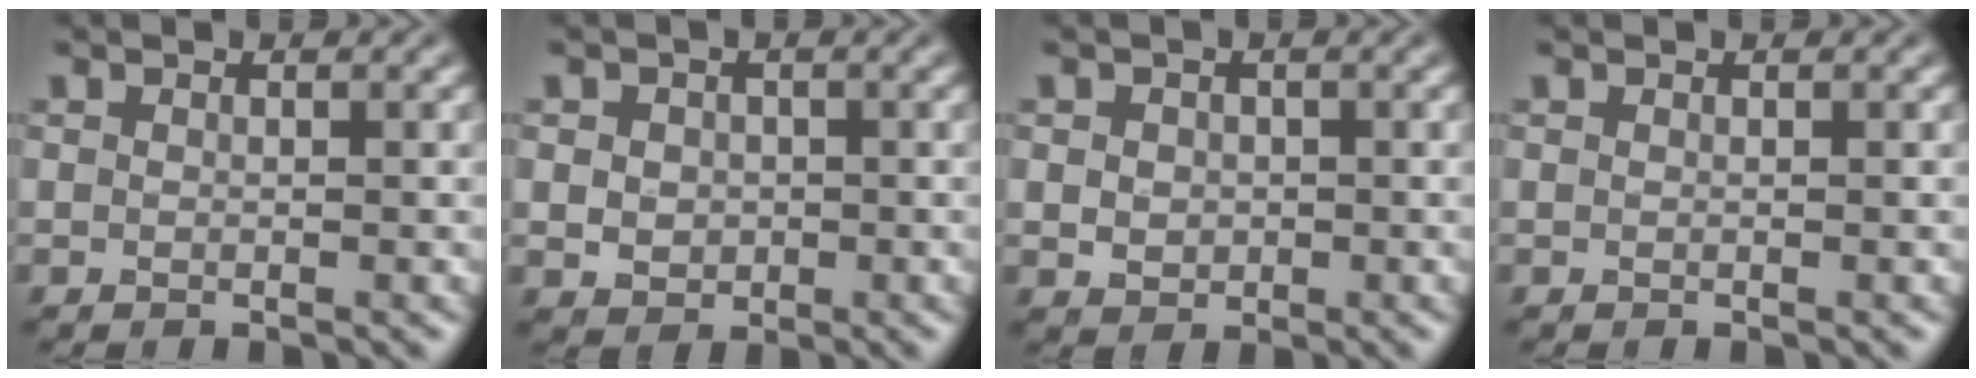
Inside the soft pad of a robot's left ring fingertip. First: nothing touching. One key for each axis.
{"total": 2.5, "fx": -0.1, "fy": 2.1, "fz": 1.2, "tx": -0.016, "ty": -0.003, "tz": -0.002}
{"total": 2.0, "fx": 0.0, "fy": 1.8, "fz": 1.0, "tx": -0.014, "ty": -0.004, "tz": 0.000}
{"total": 0.0}